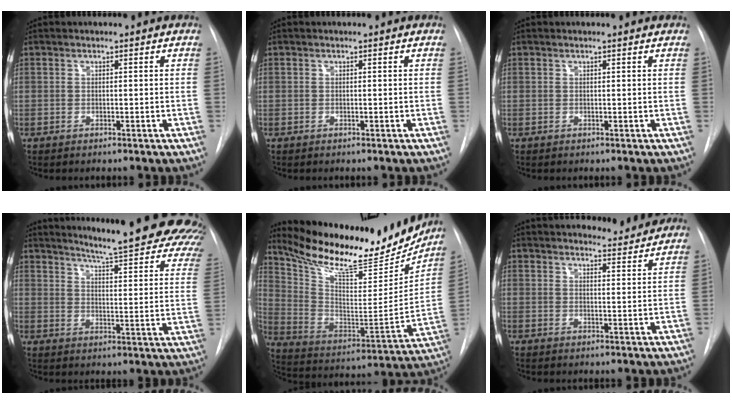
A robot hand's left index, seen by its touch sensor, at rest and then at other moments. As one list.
[{"total": 0.0}, {"total": 0.6, "force": [0.6, 0.0, 0.3], "torque": [-0.010, 0.002, 0.002]}, {"total": 23.4, "force": [20.2, 2.6, 11.5], "torque": [-0.146, -0.098, 0.224]}, {"total": 25.3, "force": [21.7, 6.5, 11.1], "torque": [-0.188, -0.039, 0.325]}, {"total": 7.0, "force": [6.9, 0.9, 1.4], "torque": [-0.017, -0.013, 0.079]}]